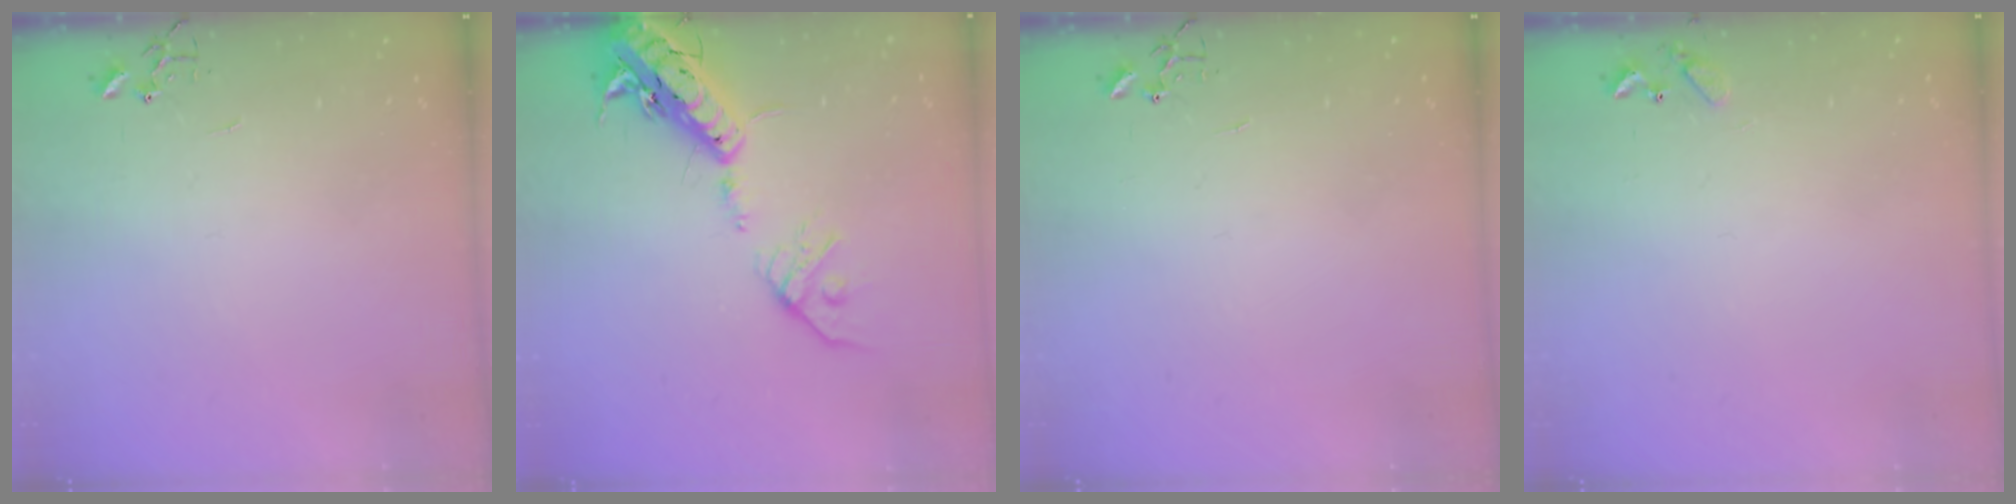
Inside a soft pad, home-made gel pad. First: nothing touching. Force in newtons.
{"total": 18.7, "press": 18.3, "slide": 3.9}
{"total": 0.0}
{"total": 7.0, "press": 7.0, "slide": 0.6}